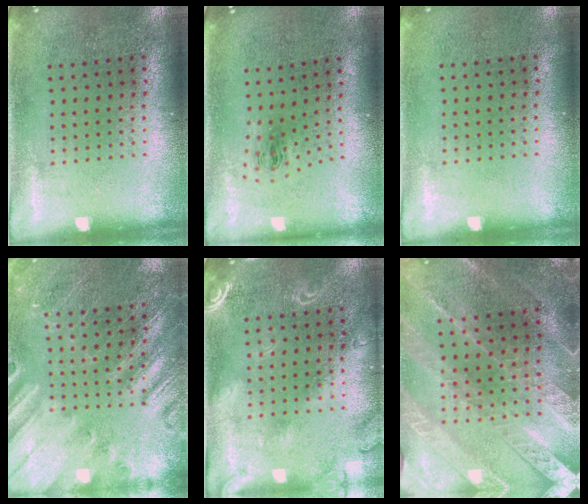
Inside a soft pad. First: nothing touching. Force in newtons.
{"total": 1.0, "press": 0.4, "slide": 0.9}
{"total": 0.0}
{"total": 2.4, "press": 2.4, "slide": 0.3}
{"total": 2.1, "press": 1.9, "slide": 0.7}
{"total": 2.4, "press": 2.4, "slide": 0.2}